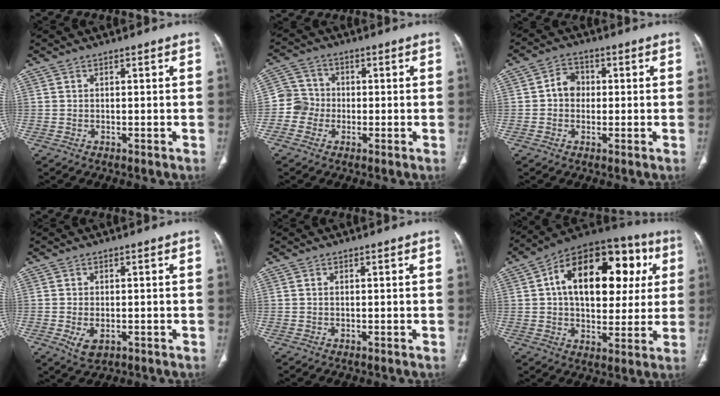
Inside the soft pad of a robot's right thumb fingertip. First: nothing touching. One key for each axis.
{"total": 5.5, "fx": -1.2, "fy": 5.2, "fz": 1.0, "tx": 0.006, "ty": 0.015, "tz": -0.035}
{"total": 5.1, "fx": 0.1, "fy": 4.4, "fz": 2.7, "tx": -0.022, "ty": 0.014, "tz": -0.007}
{"total": 3.8, "fx": -1.1, "fy": 2.2, "fz": 2.8, "tx": -0.050, "ty": -0.005, "tz": -0.010}
{"total": 0.0}
{"total": 25.1, "fx": 5.8, "fy": 14.8, "fz": 19.4, "tx": -0.255, "ty": 0.030, "tz": 0.081}